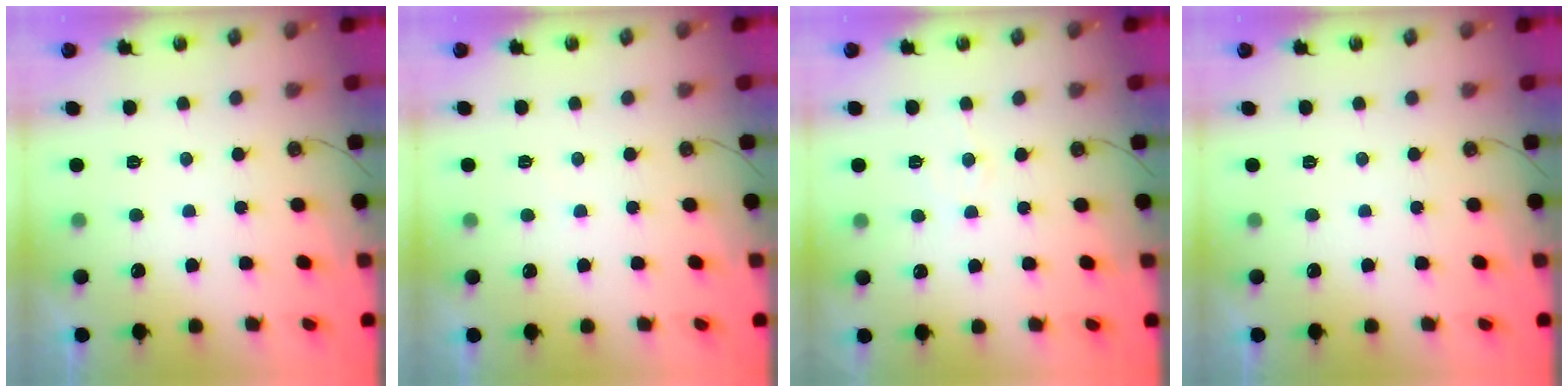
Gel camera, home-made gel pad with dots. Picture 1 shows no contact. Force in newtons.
{"total": 4.4, "press": 4.4, "slide": 0.6}
{"total": 5.3, "press": 5.3, "slide": 0.5}
{"total": 0.0}